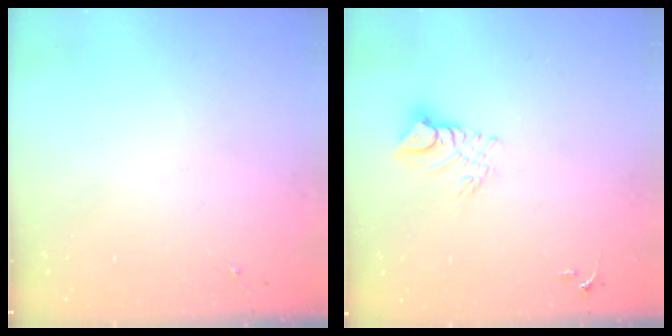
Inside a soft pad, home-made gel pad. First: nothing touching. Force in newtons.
{"total": 8.6, "press": 8.6, "slide": 0.8}